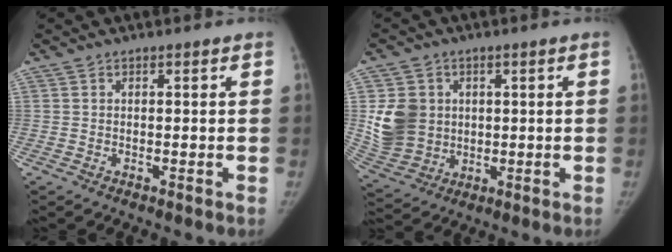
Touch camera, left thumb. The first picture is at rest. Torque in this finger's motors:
{"motor_torque": [0.06, 0.07, 0.00, -0.01, 0.05]}